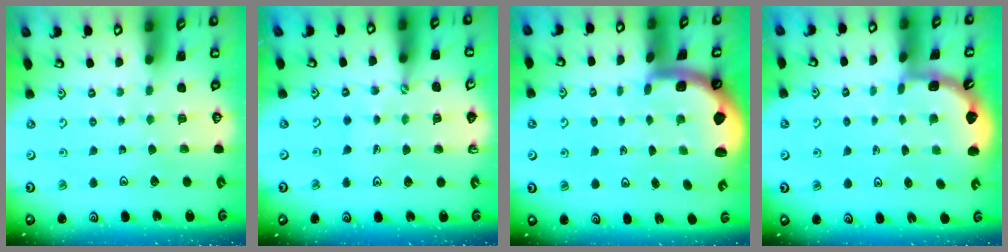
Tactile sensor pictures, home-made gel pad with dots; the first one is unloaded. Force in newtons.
{"total": 1.2, "press": 1.2, "slide": 0.2}
{"total": 1.7, "press": 1.6, "slide": 0.3}
{"total": 2.0, "press": 2.0, "slide": 0.2}